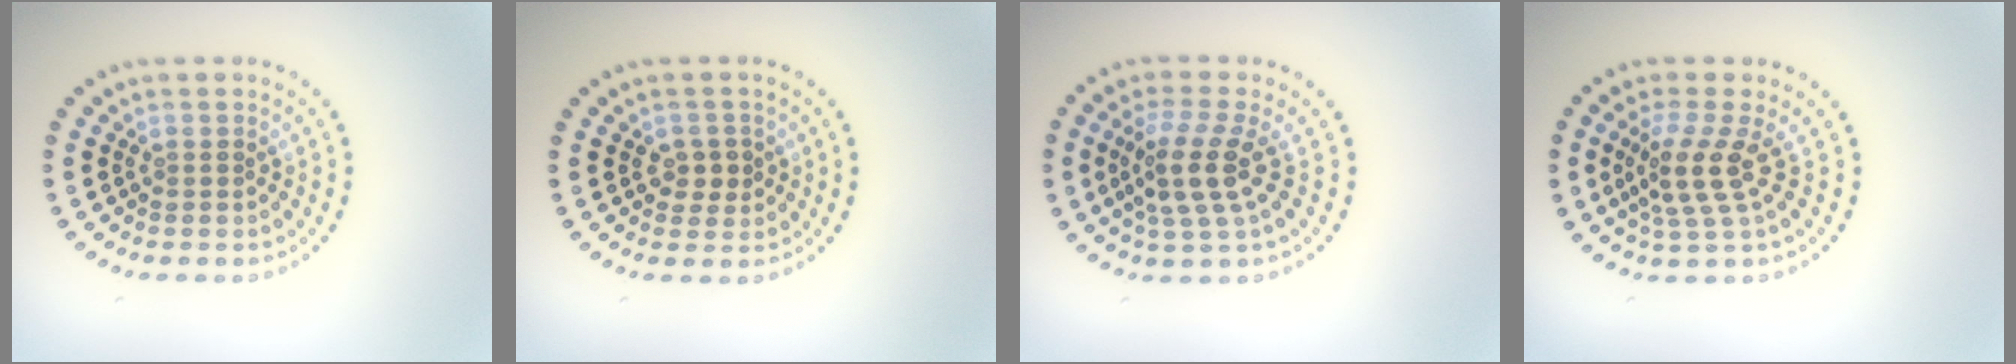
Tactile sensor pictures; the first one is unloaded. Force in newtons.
{"total": 1.8, "press": 1.7, "slide": 0.5}
{"total": 3.8, "press": 3.2, "slide": 2.1}
{"total": 3.5, "press": 2.6, "slide": 2.3}